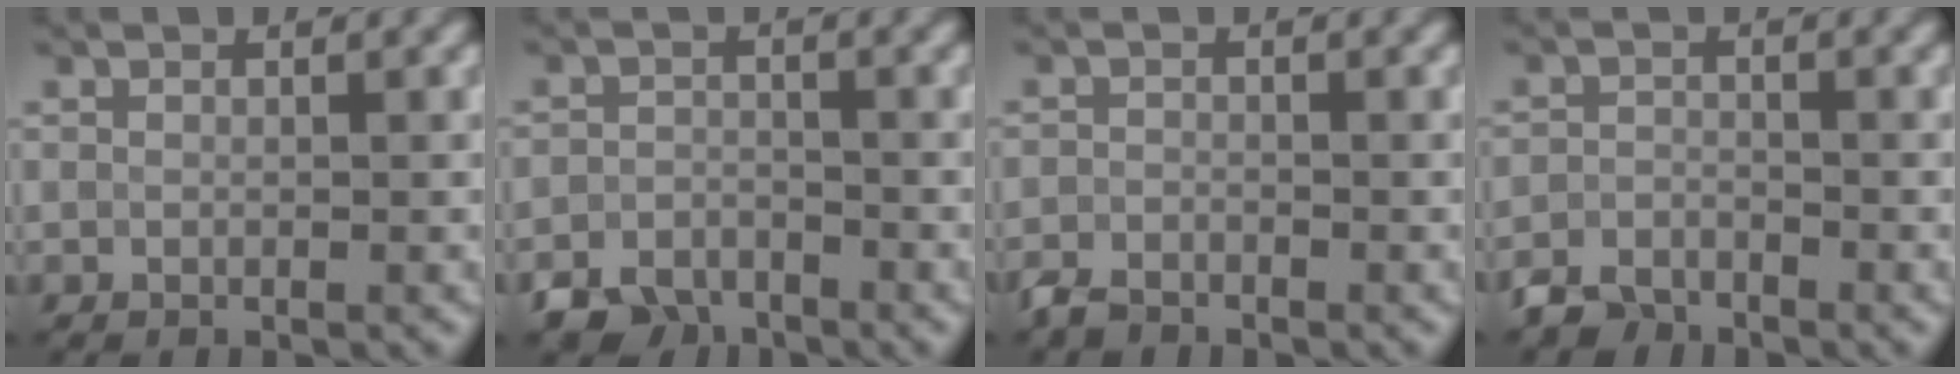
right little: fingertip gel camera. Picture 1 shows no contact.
{"total": 3.6, "force": [-3.0, 1.8, 0.6], "torque": [-0.007, -0.007, -0.060]}
{"total": 1.6, "force": [-1.6, 0.5, 0.2], "torque": [-0.007, -0.005, -0.037]}
{"total": 2.4, "force": [-2.2, 0.8, 0.1], "torque": [-0.002, -0.004, -0.051]}